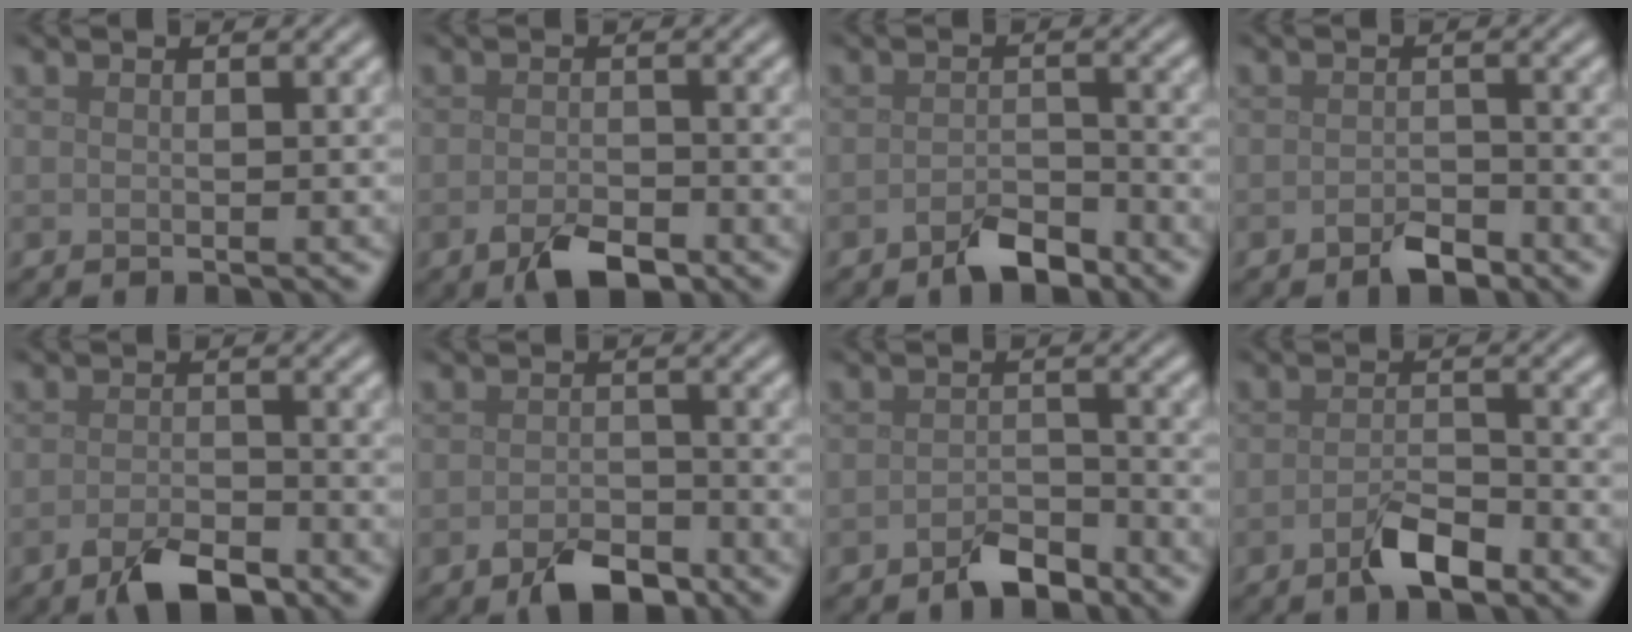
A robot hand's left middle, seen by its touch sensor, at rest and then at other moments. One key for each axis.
{"total": 3.7, "fx": -2.2, "fy": 1.8, "fz": 2.5, "tx": -0.045, "ty": -0.006, "tz": -0.041}
{"total": 3.3, "fx": -2.4, "fy": 1.5, "fz": 1.7, "tx": -0.028, "ty": 0.003, "tz": -0.047}
{"total": 2.5, "fx": -1.7, "fy": 1.2, "fz": 1.4, "tx": -0.023, "ty": 0.002, "tz": -0.032}
{"total": 4.2, "fx": -2.7, "fy": 1.8, "fz": 2.7, "tx": -0.048, "ty": -0.006, "tz": -0.053}
{"total": 4.1, "fx": -2.7, "fy": 2.2, "fz": 2.2, "tx": -0.035, "ty": -0.005, "tz": -0.053}
{"total": 3.0, "fx": -2.3, "fy": 1.3, "fz": 1.4, "tx": -0.022, "ty": 0.004, "tz": -0.045}
{"total": 3.2, "fx": -2.1, "fy": 1.2, "fz": 2.2, "tx": -0.042, "ty": 0.002, "tz": -0.040}